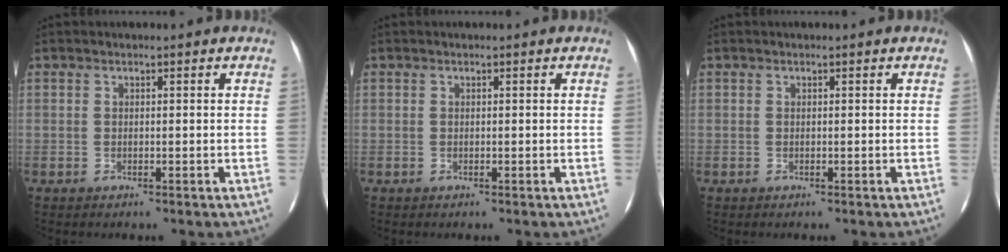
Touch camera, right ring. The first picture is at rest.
{"total": 0.0}
{"total": 0.0}